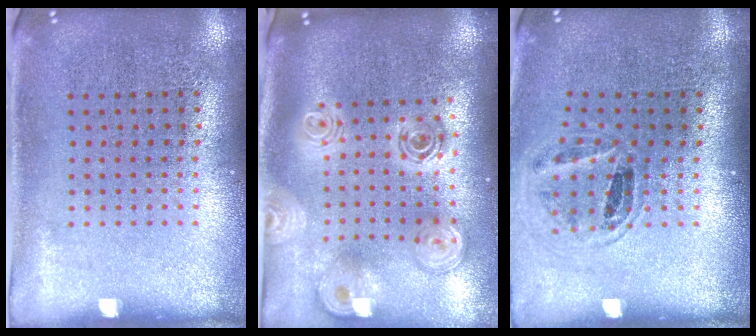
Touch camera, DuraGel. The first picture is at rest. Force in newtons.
{"total": 2.6, "press": 2.0, "slide": 1.7}
{"total": 0.9, "press": 0.9, "slide": 0.2}